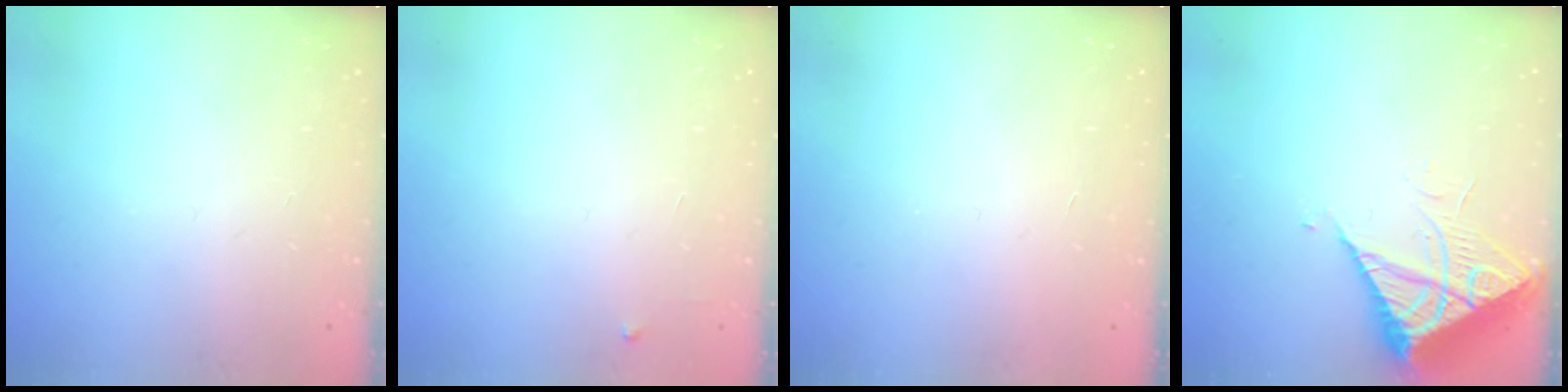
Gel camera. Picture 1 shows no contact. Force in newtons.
{"total": 2.6, "press": 2.6, "slide": 0.4}
{"total": 1.7, "press": 1.7, "slide": 0.1}
{"total": 7.8, "press": 7.8, "slide": 0.8}